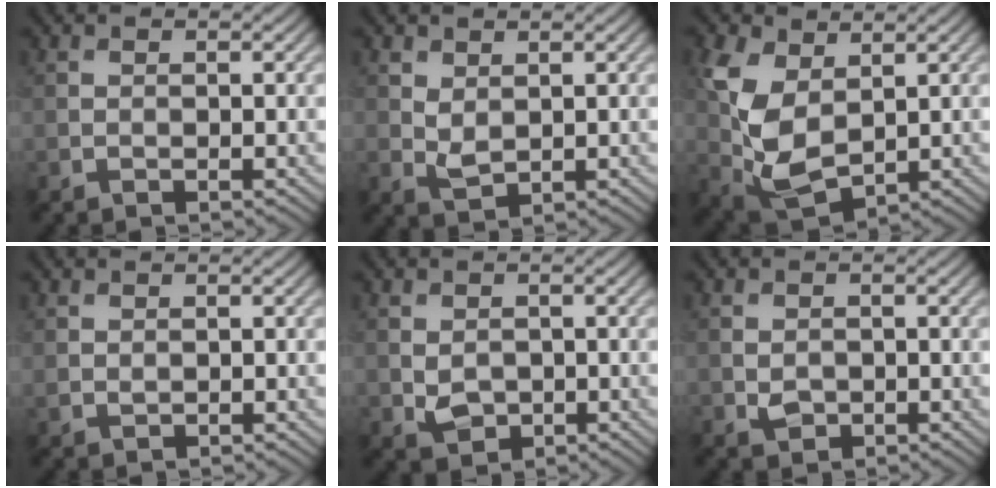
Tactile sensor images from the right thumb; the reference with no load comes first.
{"total": 2.4, "force": [1.0, 1.6, 1.5], "torque": [-0.039, -0.005, 0.023]}
{"total": 9.3, "force": [2.2, 5.6, 7.1], "torque": [-0.196, 0.000, 0.047]}
{"total": 0.7, "force": [0.5, 0.4, 0.4], "torque": [-0.014, -0.004, 0.014]}
{"total": 2.8, "force": [-0.2, 2.2, 1.6], "torque": [-0.037, -0.008, 0.001]}
{"total": 1.6, "force": [-0.3, 1.4, 0.8], "torque": [-0.018, -0.007, -0.007]}